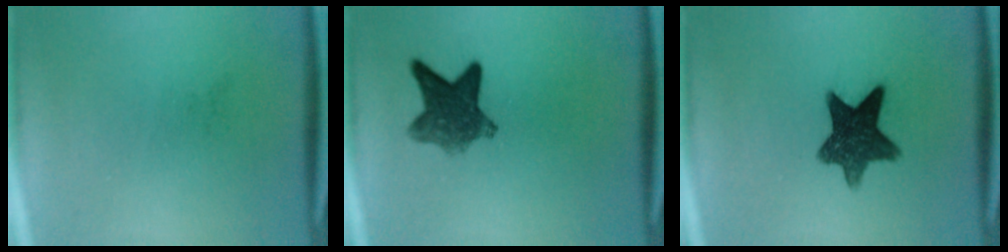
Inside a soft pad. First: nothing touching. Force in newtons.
{"total": 7.9}
{"total": 10.7}